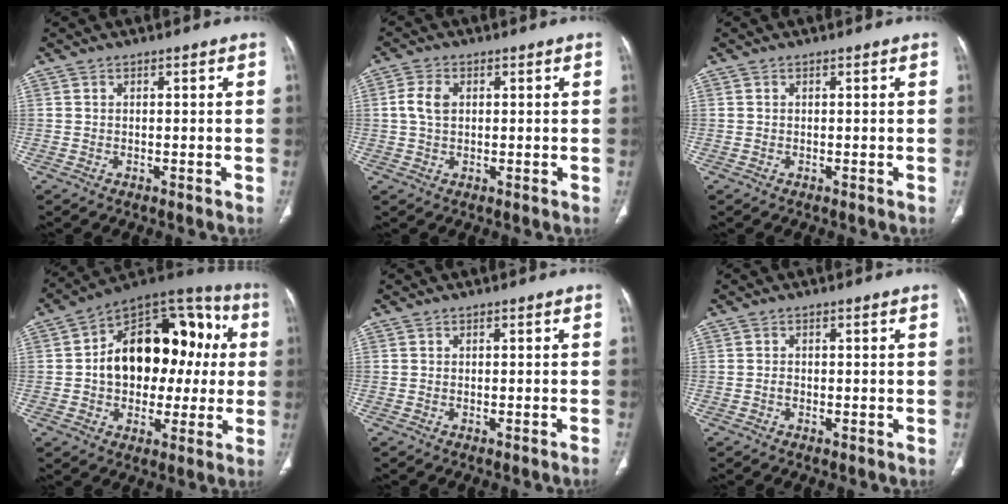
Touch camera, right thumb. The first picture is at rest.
{"total": 4.2, "force": [0.7, 2.8, 3.1], "torque": [-0.070, 0.006, 0.012]}
{"total": 0.0}
{"total": 22.6, "force": [1.4, 14.8, 17.1], "torque": [-0.209, 0.045, 0.019]}
{"total": 0.8, "force": [-0.6, -0.2, 0.5], "torque": [-0.015, 0.011, -0.007]}
{"total": 0.8, "force": [-0.3, 0.5, 0.5], "torque": [-0.007, 0.001, -0.009]}